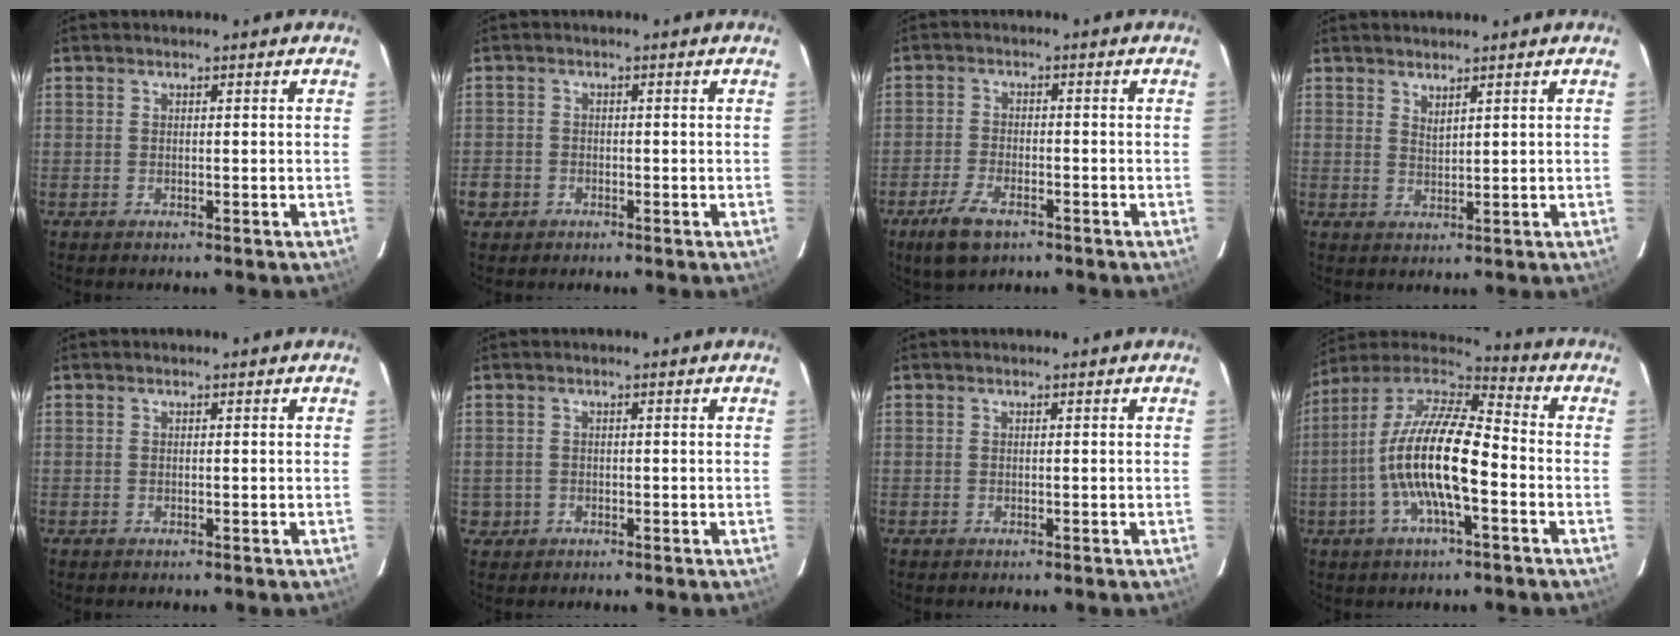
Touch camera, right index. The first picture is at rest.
{"total": 3.7, "force": [-1.5, 3.3, 0.9], "torque": [-0.028, 0.003, -0.025]}
{"total": 7.3, "force": [-4.6, 3.3, 4.6], "torque": [-0.118, -0.012, -0.085]}
{"total": 1.9, "force": [1.6, 0.2, 0.9], "torque": [-0.016, -0.001, 0.028]}
{"total": 0.0}
{"total": 2.3, "force": [-0.4, 2.3, 0.1], "torque": [0.001, 0.010, -0.002]}
{"total": 0.0}
{"total": 17.0, "force": [-4.1, 4.8, 15.8], "torque": [-0.299, -0.001, -0.085]}